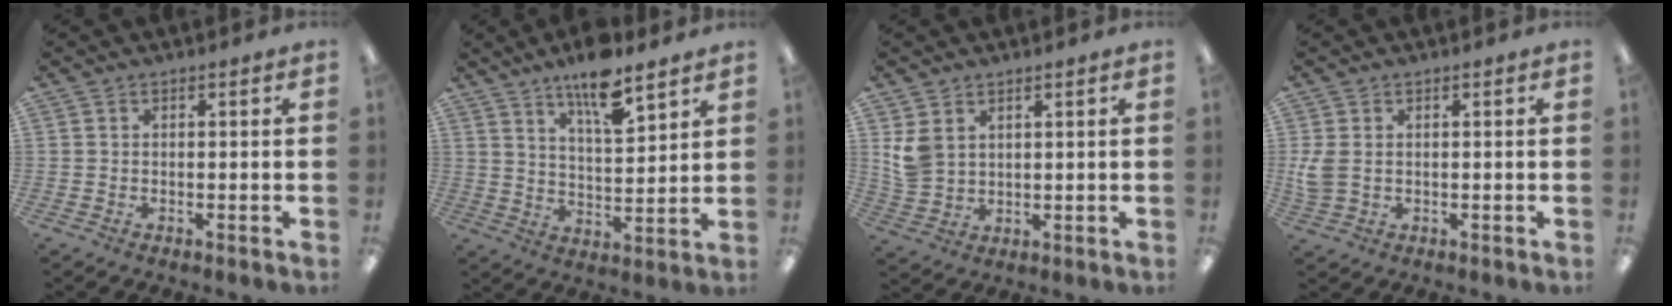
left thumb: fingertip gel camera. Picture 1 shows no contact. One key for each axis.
{"total": 11.7, "fx": 8.9, "fy": 3.5, "fz": 6.9, "tx": -0.107, "ty": -0.053, "tz": 0.152}
{"total": 6.0, "fx": 3.0, "fy": 4.4, "fz": 2.7, "tx": -0.053, "ty": -0.002, "tz": 0.061}
{"total": 4.1, "fx": 0.6, "fy": 2.9, "fz": 2.8, "tx": -0.060, "ty": -0.003, "tz": 0.007}